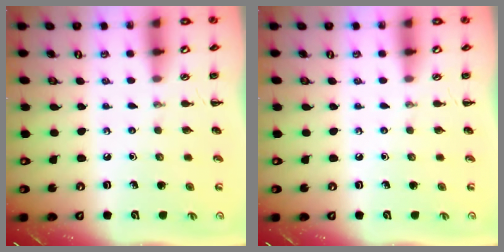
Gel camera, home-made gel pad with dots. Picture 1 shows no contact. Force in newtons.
{"total": 0.0}